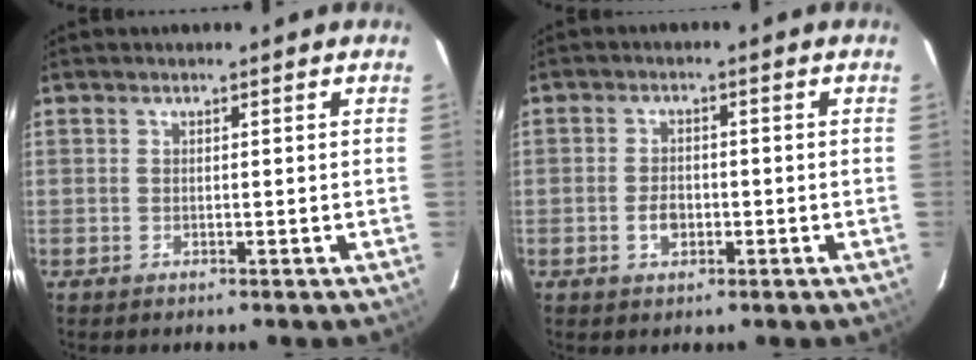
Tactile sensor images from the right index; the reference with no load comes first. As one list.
[{"total": 3.3, "force": [-1.1, 2.3, 2.1], "torque": [-0.041, 0.002, -0.017]}]